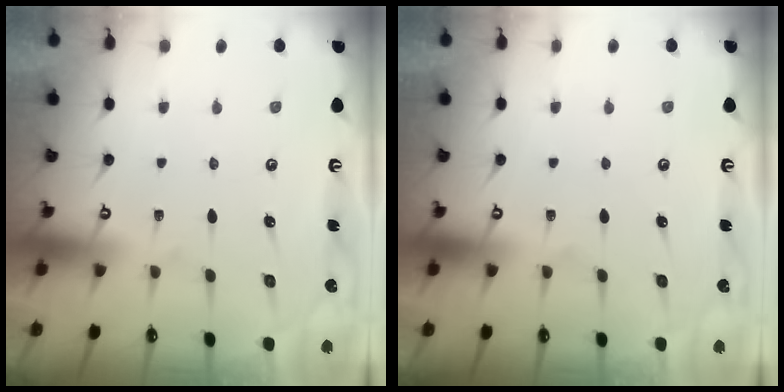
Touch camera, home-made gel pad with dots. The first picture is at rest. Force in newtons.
{"total": 0.0}